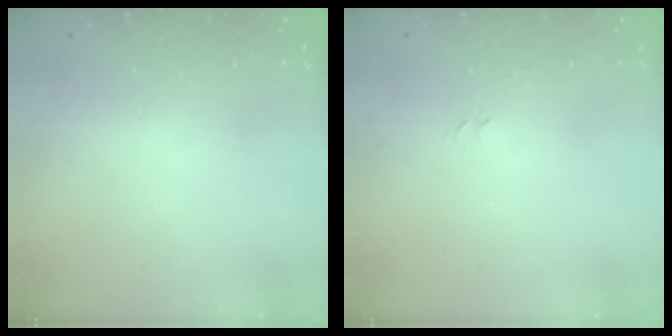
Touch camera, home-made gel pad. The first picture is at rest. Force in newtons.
{"total": 3.5, "press": 3.5, "slide": 0.3}